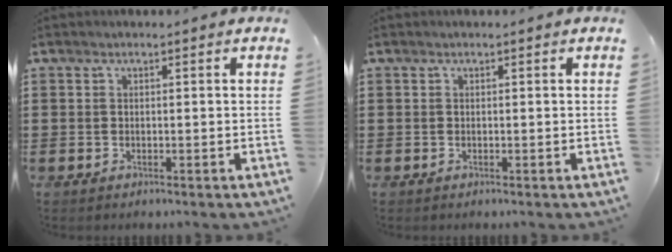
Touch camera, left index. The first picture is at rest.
{"total": 0.0}